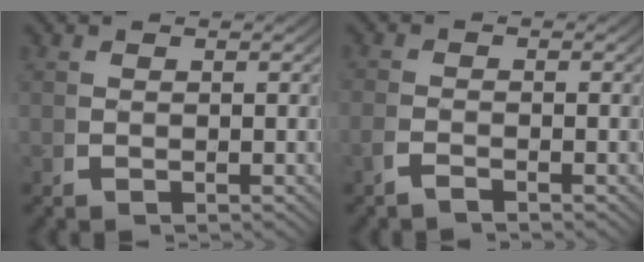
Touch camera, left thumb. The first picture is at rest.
{"total": 0.9, "force": [-0.7, -0.3, 0.3], "torque": [-0.005, -0.007, -0.016]}